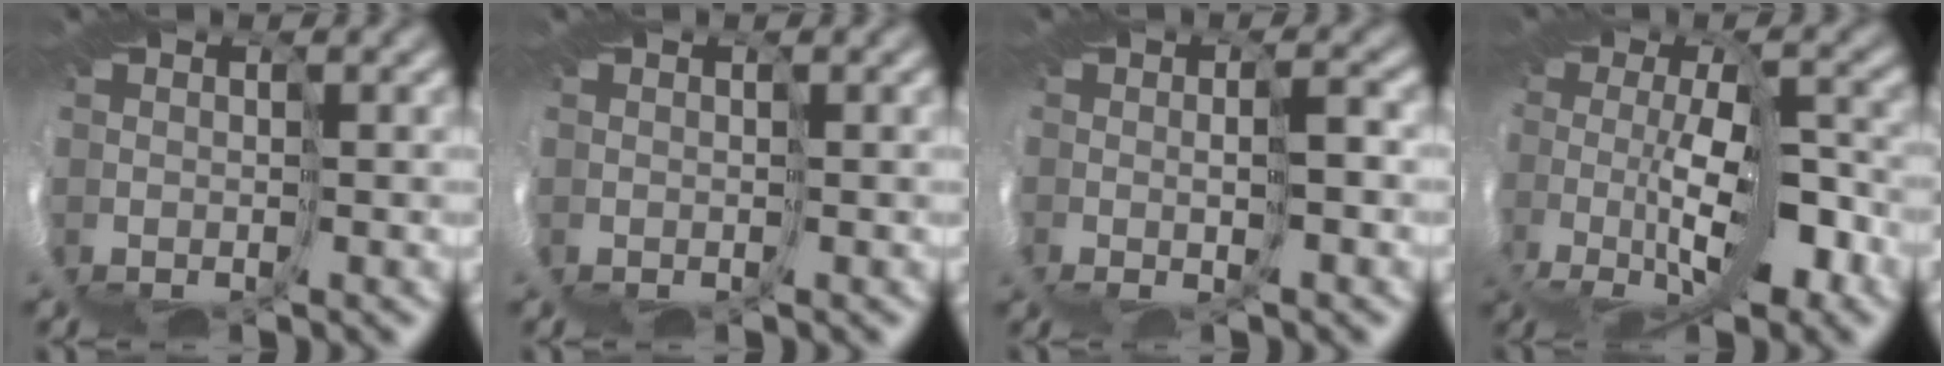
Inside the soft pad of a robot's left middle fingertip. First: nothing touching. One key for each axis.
{"total": 0.0}
{"total": 2.3, "fx": 0.3, "fy": -1.1, "fz": 2.0, "tx": -0.034, "ty": -0.003, "tz": 0.006}
{"total": 5.3, "fx": -1.0, "fy": 1.4, "fz": 5.0, "tx": -0.095, "ty": -0.006, "tz": -0.024}